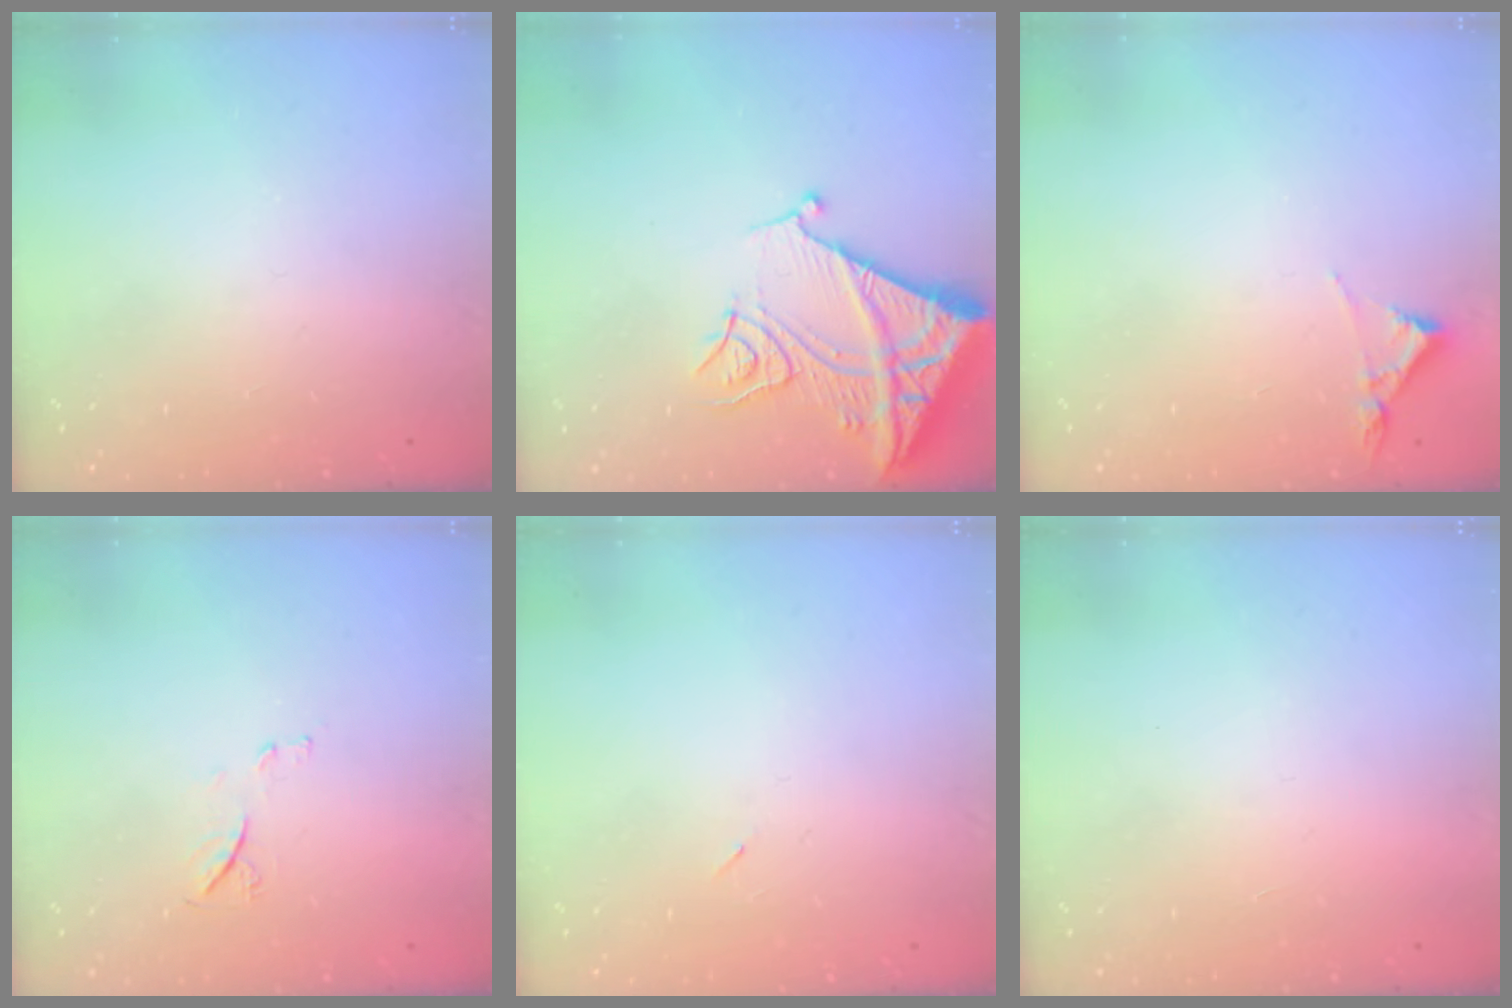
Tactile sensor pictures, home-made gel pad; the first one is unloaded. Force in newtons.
{"total": 13.8, "press": 13.7, "slide": 1.4}
{"total": 3.2, "press": 3.2, "slide": 0.5}
{"total": 5.6, "press": 5.6, "slide": 0.7}
{"total": 2.2, "press": 1.9, "slide": 1.2}
{"total": 1.5, "press": 1.5, "slide": 0.1}